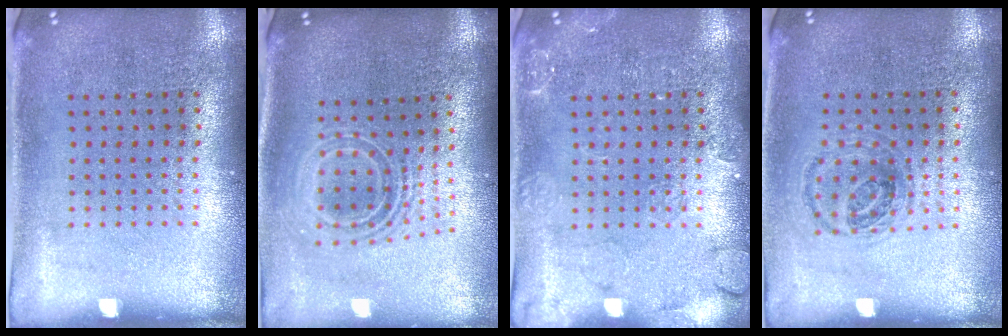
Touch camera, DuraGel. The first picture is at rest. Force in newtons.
{"total": 2.1, "press": 1.5, "slide": 1.4}
{"total": 2.4, "press": 2.4, "slide": 0.4}
{"total": 1.0, "press": 0.9, "slide": 0.4}